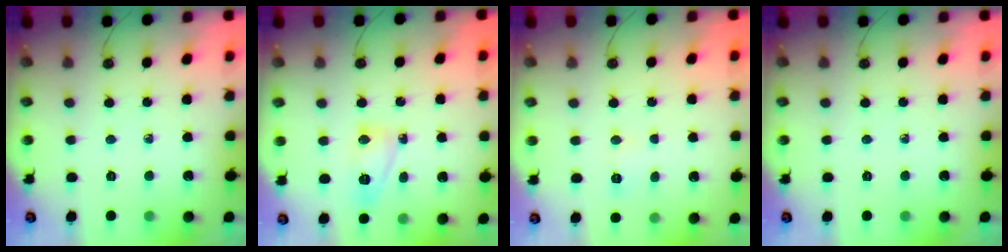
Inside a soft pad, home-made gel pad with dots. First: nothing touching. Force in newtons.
{"total": 6.7, "press": 6.6, "slide": 0.8}
{"total": 3.8, "press": 3.7, "slide": 0.9}
{"total": 0.0}